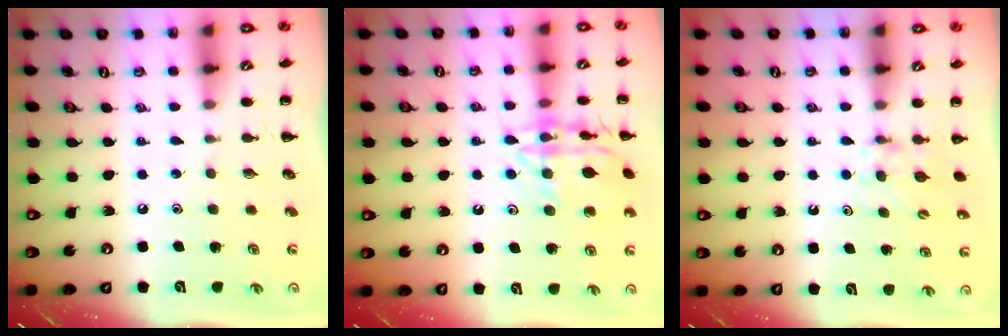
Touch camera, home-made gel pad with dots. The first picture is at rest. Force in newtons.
{"total": 14.8, "press": 14.8, "slide": 0.9}
{"total": 5.2, "press": 4.9, "slide": 1.4}